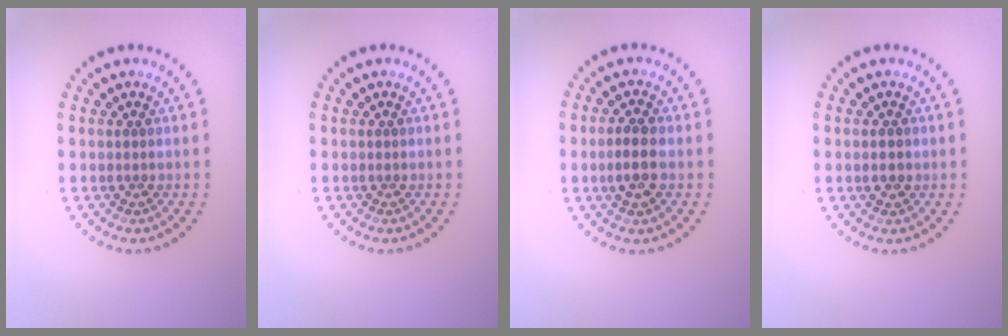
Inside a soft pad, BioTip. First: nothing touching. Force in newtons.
{"total": 0.0}
{"total": 2.5, "press": 2.5, "slide": 0.4}
{"total": 1.7, "press": 1.7, "slide": 0.1}